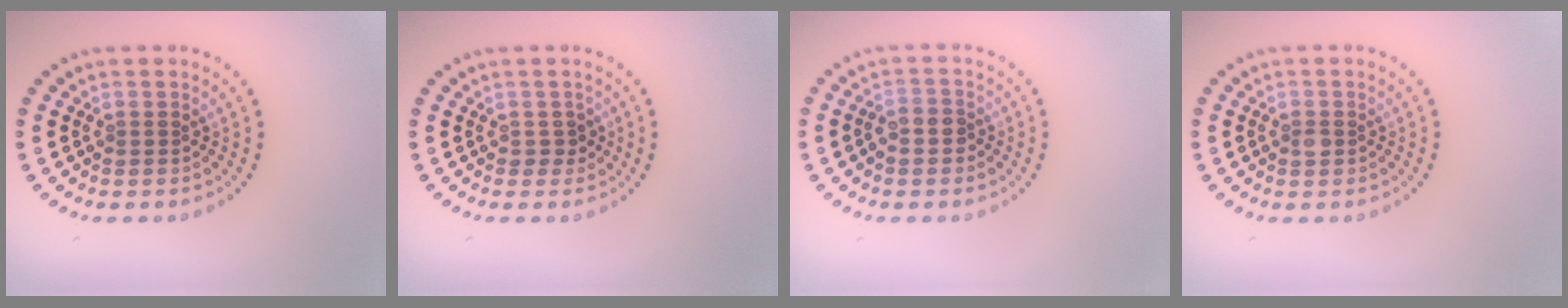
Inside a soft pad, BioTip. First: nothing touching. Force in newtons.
{"total": 1.1, "press": 0.9, "slide": 0.6}
{"total": 1.9, "press": 1.8, "slide": 0.7}
{"total": 1.0, "press": 1.0, "slide": 0.0}